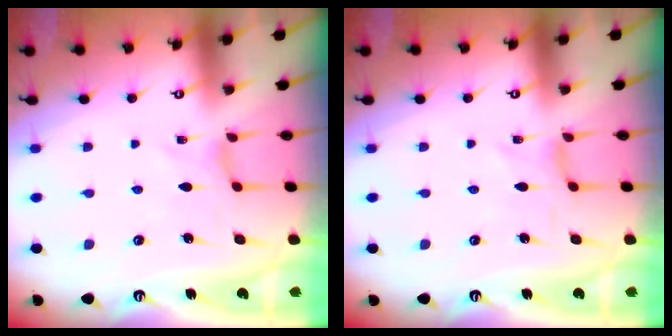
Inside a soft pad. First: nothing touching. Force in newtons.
{"total": 0.0}